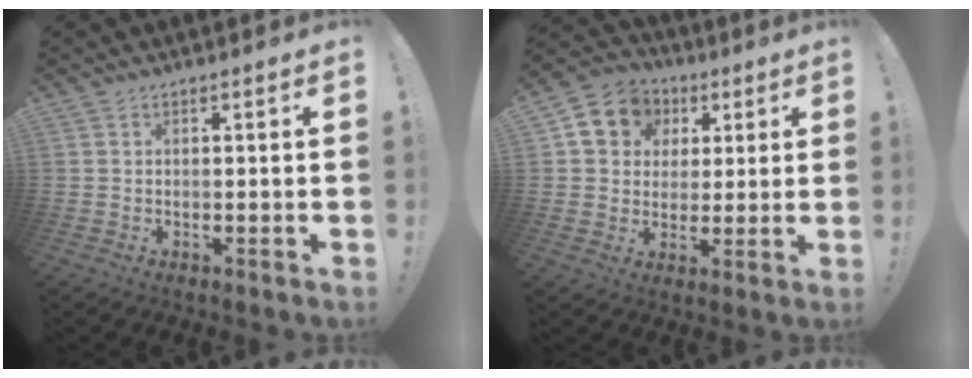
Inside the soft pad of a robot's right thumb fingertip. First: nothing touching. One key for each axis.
{"total": 11.2, "fx": 3.8, "fy": 9.6, "fz": 4.2, "tx": -0.054, "ty": -0.014, "tz": 0.078}